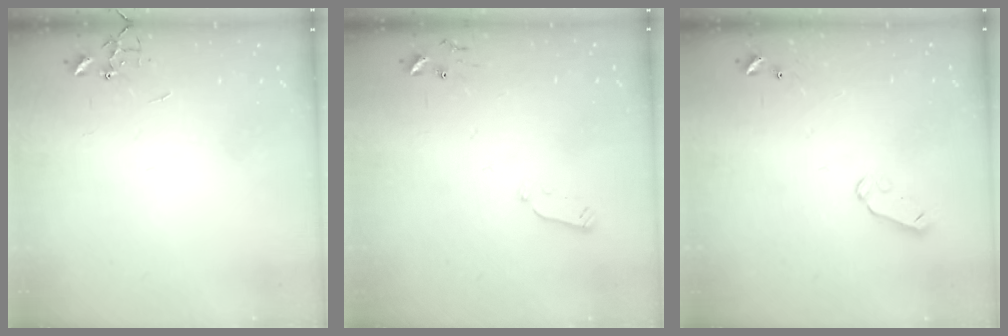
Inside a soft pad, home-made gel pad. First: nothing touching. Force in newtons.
{"total": 2.9, "press": 2.9, "slide": 0.4}
{"total": 5.9, "press": 5.9, "slide": 0.6}